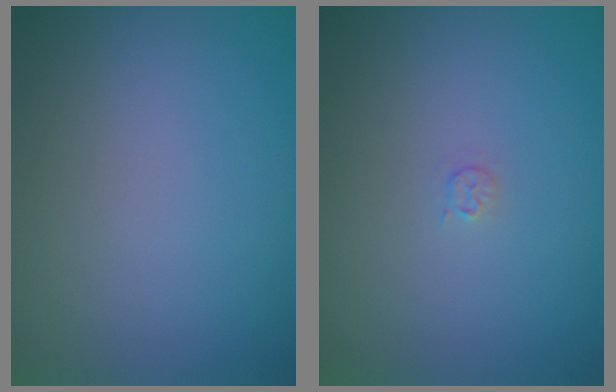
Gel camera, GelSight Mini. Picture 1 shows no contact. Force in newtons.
{"total": 0.7, "press": 0.7, "slide": 0.1}